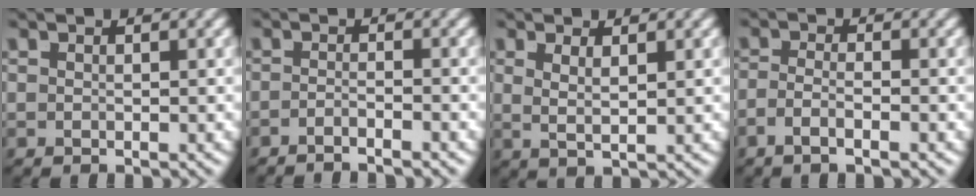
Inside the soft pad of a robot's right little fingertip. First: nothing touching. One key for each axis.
{"total": 2.6, "fx": -2.5, "fy": -0.5, "fz": 0.5, "tx": -0.004, "ty": -0.008, "tz": -0.041}
{"total": 2.1, "fx": 0.8, "fy": 0.4, "fz": 1.9, "tx": -0.030, "ty": -0.002, "tz": 0.018}
{"total": 2.3, "fx": -1.6, "fy": 0.1, "fz": 1.6, "tx": -0.032, "ty": -0.011, "tz": -0.024}